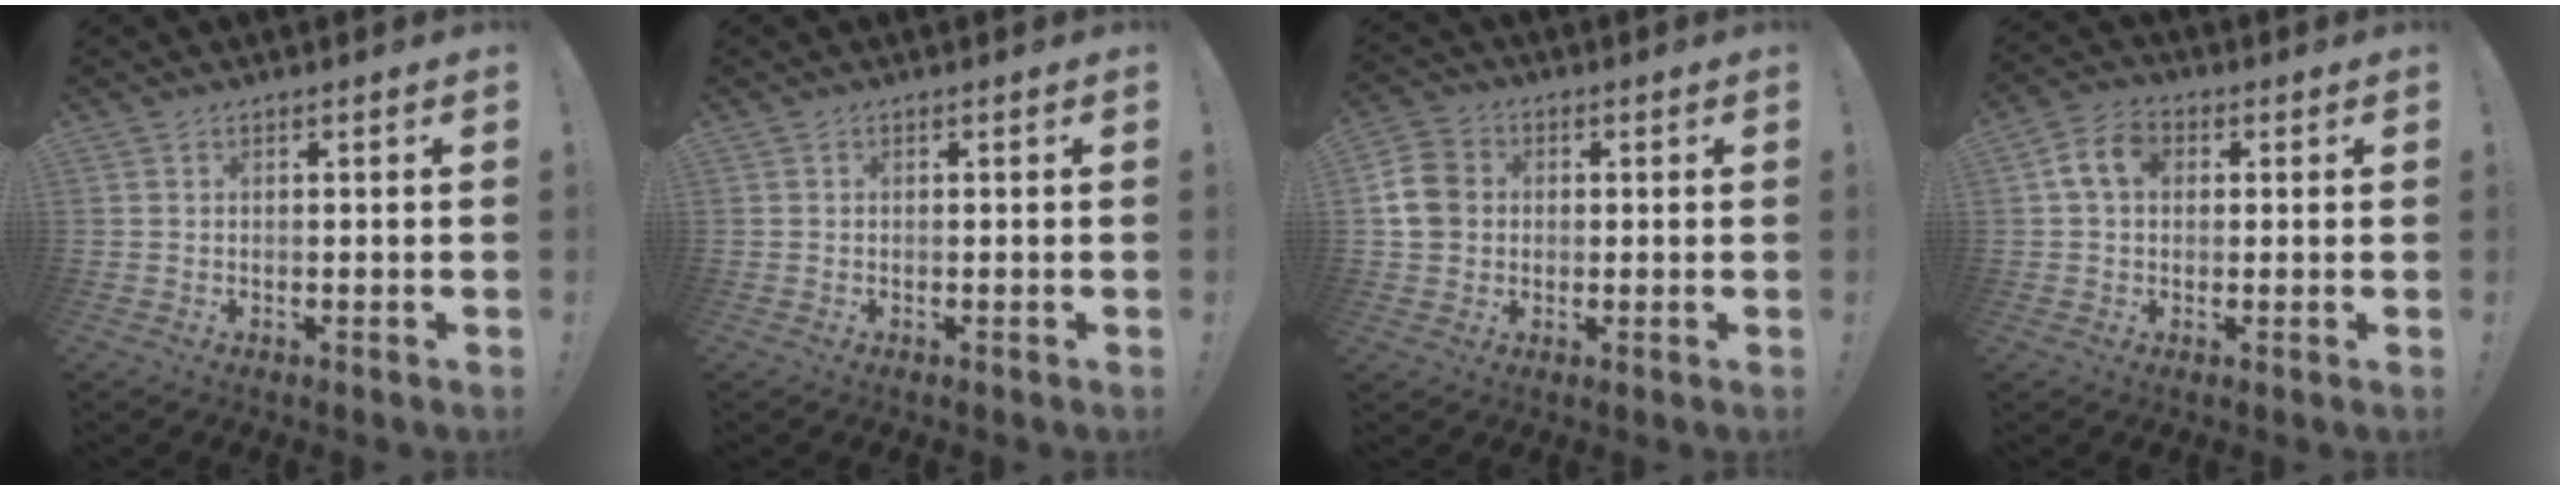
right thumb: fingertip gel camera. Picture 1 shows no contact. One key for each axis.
{"total": 0.0}
{"total": 8.7, "fx": 0.8, "fy": 7.8, "fz": 3.9, "tx": -0.067, "ty": 0.015, "tz": 0.020}
{"total": 8.1, "fx": 1.7, "fy": 6.0, "fz": 5.3, "tx": -0.099, "ty": 0.016, "tz": 0.035}